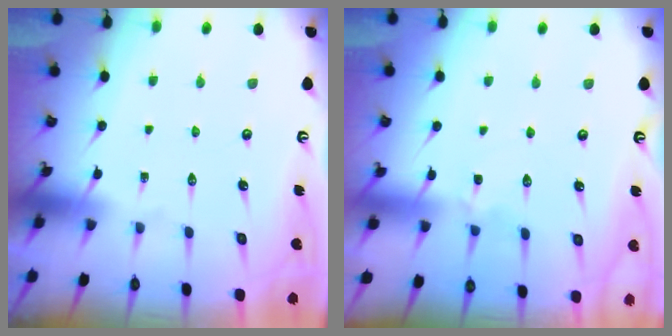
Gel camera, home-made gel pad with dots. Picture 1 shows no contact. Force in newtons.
{"total": 1.9, "press": 1.8, "slide": 0.5}